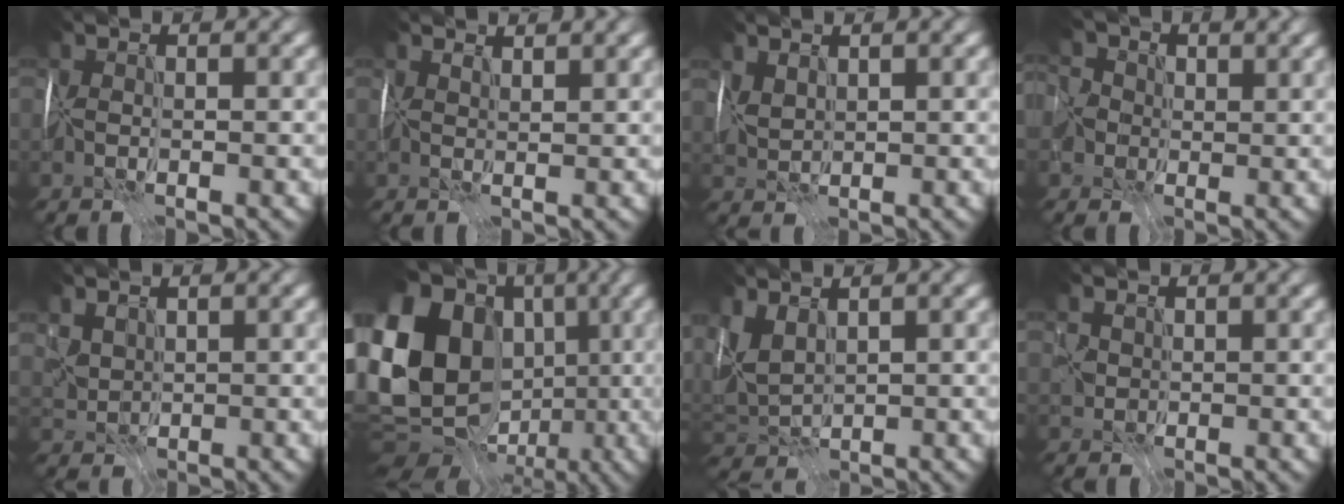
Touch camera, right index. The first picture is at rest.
{"total": 1.9, "force": [1.9, 0.0, 0.5], "torque": [-0.006, 0.000, 0.026]}
{"total": 1.5, "force": [1.0, 0.7, 0.8], "torque": [-0.025, 0.001, 0.022]}
{"total": 6.9, "force": [0.7, 5.6, 4.0], "torque": [-0.086, 0.017, -0.023]}
{"total": 2.2, "force": [1.3, 1.5, 1.1], "torque": [-0.034, 0.001, 0.027]}
{"total": 18.3, "force": [0.8, 14.8, 10.8], "torque": [-0.239, 0.002, 0.006]}
{"total": 3.1, "force": [1.5, 1.7, 2.1], "torque": [-0.056, 0.005, 0.028]}
{"total": 1.5, "force": [0.4, 1.3, 0.7], "torque": [-0.022, -0.002, 0.005]}